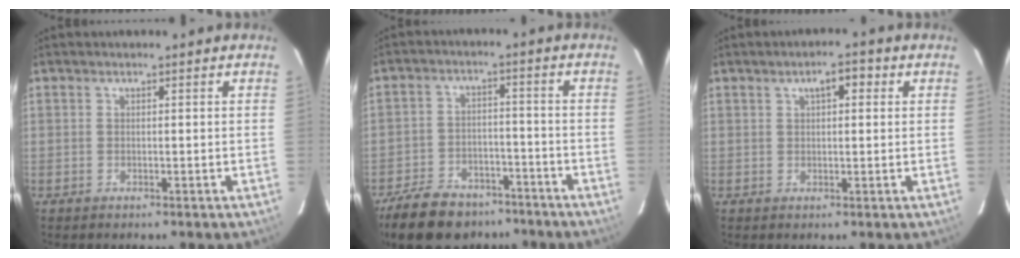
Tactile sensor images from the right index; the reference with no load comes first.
{"total": 15.6, "force": [-11.9, 8.1, 6.1], "torque": [-0.154, 0.013, -0.175]}
{"total": 3.5, "force": [1.4, 1.5, 2.8], "torque": [-0.044, 0.014, 0.021]}